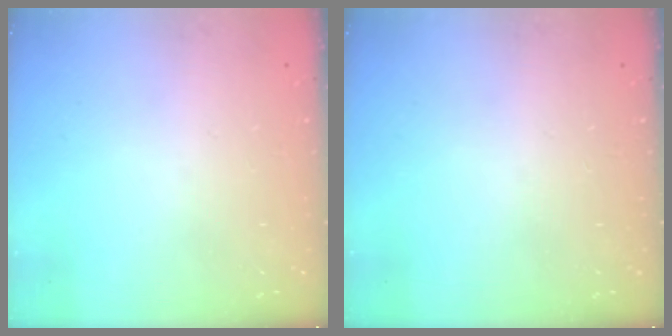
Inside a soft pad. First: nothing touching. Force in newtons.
{"total": 0.0}